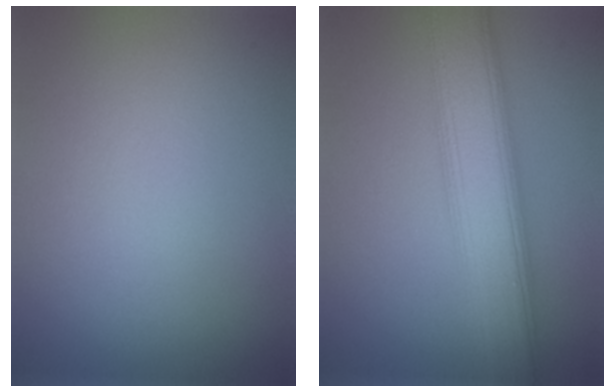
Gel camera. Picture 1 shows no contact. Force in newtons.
{"total": 7.5, "press": 7.5, "slide": 0.4}